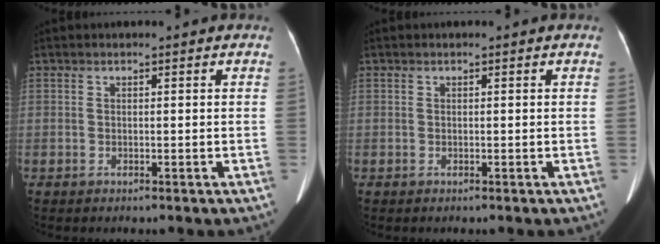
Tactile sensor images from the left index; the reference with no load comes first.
{"total": 0.0}